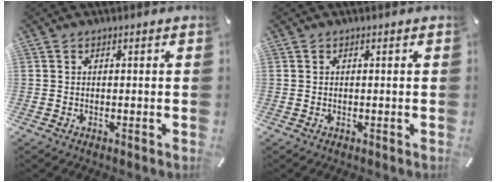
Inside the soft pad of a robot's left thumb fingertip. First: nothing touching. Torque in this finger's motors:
{"motor_torque": [0.00, 0.00, -0.02, 0.02, 0.00]}